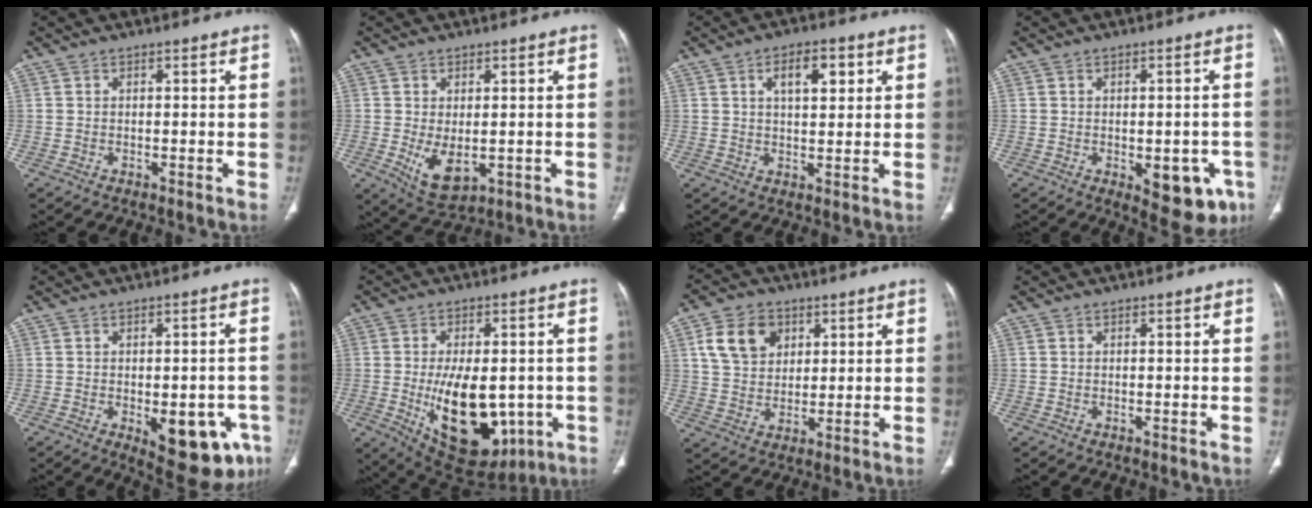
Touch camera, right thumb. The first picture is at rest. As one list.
[{"total": 6.6, "force": [-1.0, 3.7, 5.4], "torque": [-0.086, -0.014, 0.001]}, {"total": 6.5, "force": [2.5, 3.1, 5.2], "torque": [-0.066, -0.004, 0.039]}, {"total": 10.5, "force": [-3.8, 5.3, 8.3], "torque": [-0.068, 0.003, -0.036]}, {"total": 13.4, "force": [-4.9, 6.2, 10.8], "torque": [-0.105, 0.005, -0.048]}, {"total": 19.1, "force": [-3.5, 10.7, 15.5], "torque": [-0.221, -0.013, -0.021]}, {"total": 9.9, "force": [3.9, 7.4, 5.3], "torque": [-0.073, -0.008, 0.074]}, {"total": 0.0}]